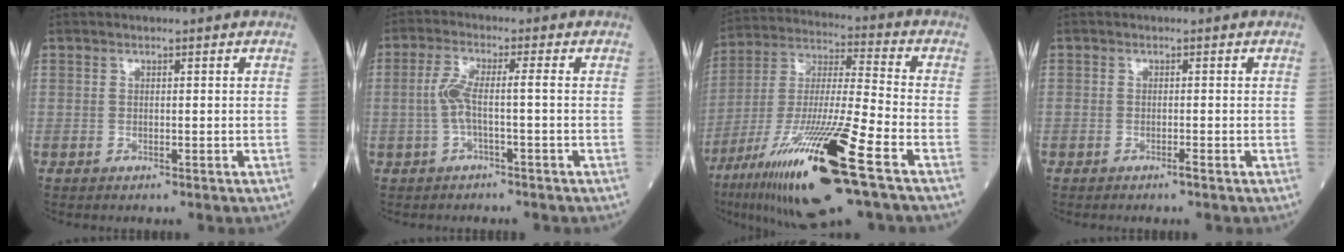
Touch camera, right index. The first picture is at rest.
{"total": 4.3, "force": [-0.7, 0.4, 4.3], "torque": [-0.098, 0.015, -0.015]}
{"total": 22.3, "force": [-11.5, 1.4, 19.1], "torque": [-0.356, -0.048, -0.206]}
{"total": 0.7, "force": [-0.6, -0.1, 0.4], "torque": [-0.007, 0.000, -0.012]}